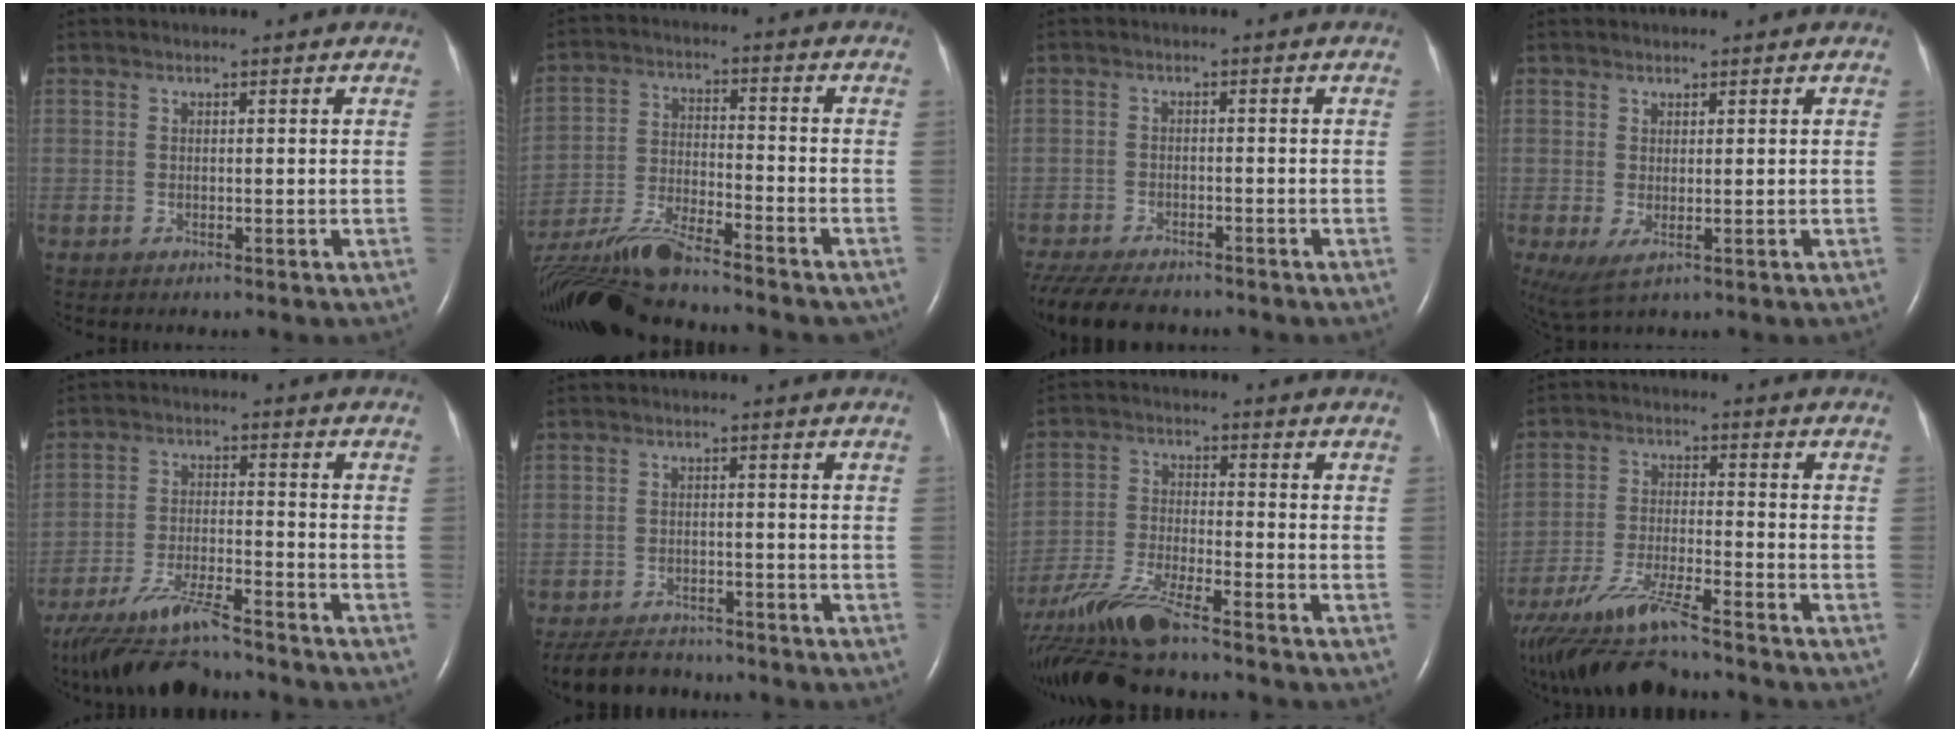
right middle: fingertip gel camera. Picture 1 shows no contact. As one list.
[{"total": 19.2, "force": [-16.5, 2.3, 9.5], "torque": [-0.205, -0.028, -0.278]}, {"total": 11.2, "force": [-9.5, 3.1, 5.2], "torque": [-0.103, -0.015, -0.146]}, {"total": 3.5, "force": [-0.5, 1.3, 3.2], "torque": [-0.071, -0.010, 0.000]}, {"total": 11.7, "force": [-10.1, 1.0, 5.8], "torque": [-0.108, -0.025, -0.176]}, {"total": 7.2, "force": [-6.6, 2.1, 1.9], "torque": [-0.033, -0.011, -0.105]}, {"total": 14.2, "force": [-12.2, 0.7, 7.4], "torque": [-0.162, -0.019, -0.225]}, {"total": 12.8, "force": [-11.2, -0.1, 6.2], "torque": [-0.120, -0.026, -0.198]}]